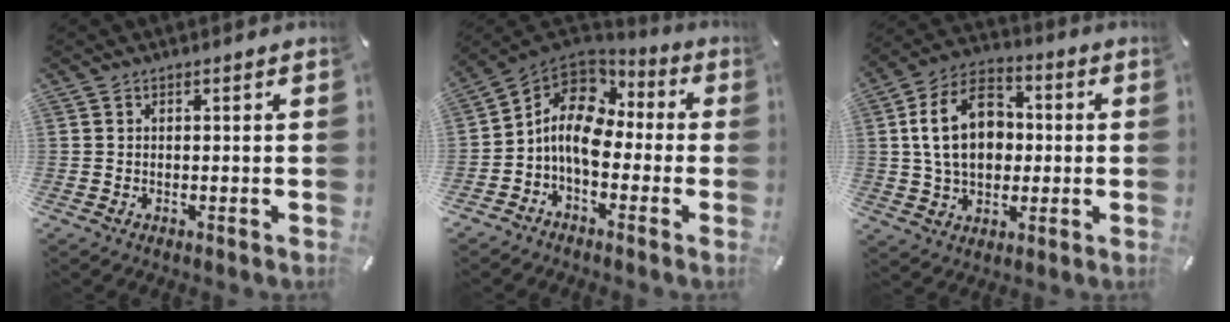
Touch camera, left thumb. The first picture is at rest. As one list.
[{"total": 11.2, "force": [-2.6, 7.8, 7.6], "torque": [-0.173, 0.015, -0.054]}, {"total": 16.0, "force": [1.4, 11.8, 10.8], "torque": [-0.215, 0.017, 0.024]}]